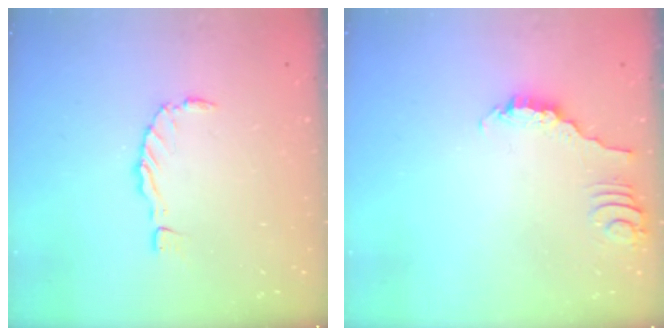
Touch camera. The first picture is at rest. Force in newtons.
{"total": 2.2, "press": 2.1, "slide": 0.3}